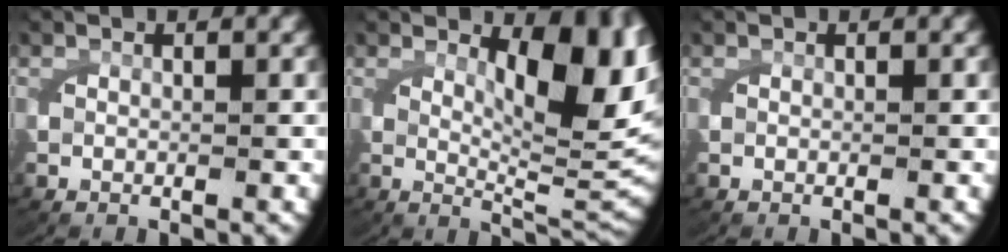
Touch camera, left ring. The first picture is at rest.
{"total": 9.3, "force": [2.7, 3.8, 8.1], "torque": [-0.101, -0.010, 0.040]}
{"total": 0.0}